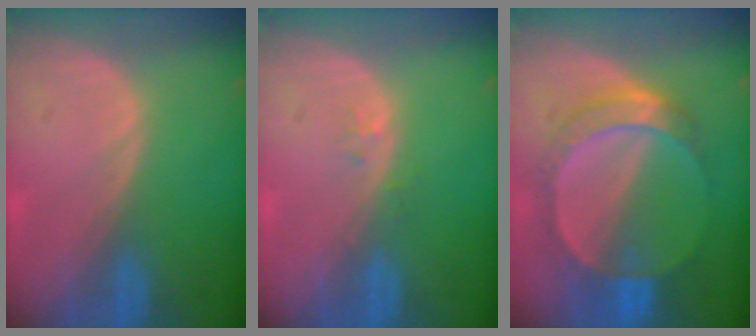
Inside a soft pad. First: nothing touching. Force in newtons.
{"total": 0.9, "press": 0.9, "slide": 0.2}
{"total": 7.1, "press": 7.0, "slide": 0.5}